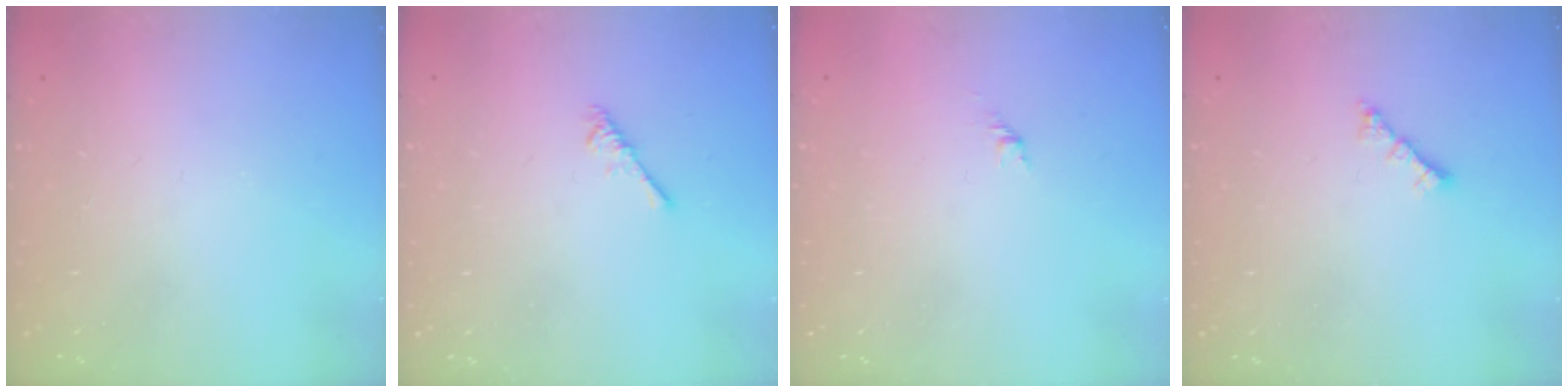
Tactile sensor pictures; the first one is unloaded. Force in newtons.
{"total": 2.2, "press": 2.1, "slide": 0.5}
{"total": 1.7, "press": 1.6, "slide": 0.7}
{"total": 2.0, "press": 1.9, "slide": 0.5}